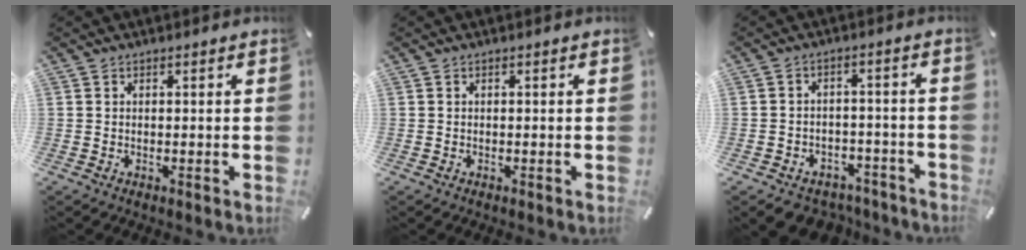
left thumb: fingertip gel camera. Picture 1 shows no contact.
{"total": 0.0}
{"total": 5.6, "force": [-4.4, 3.3, 1.2], "torque": [-0.016, 0.030, -0.082]}